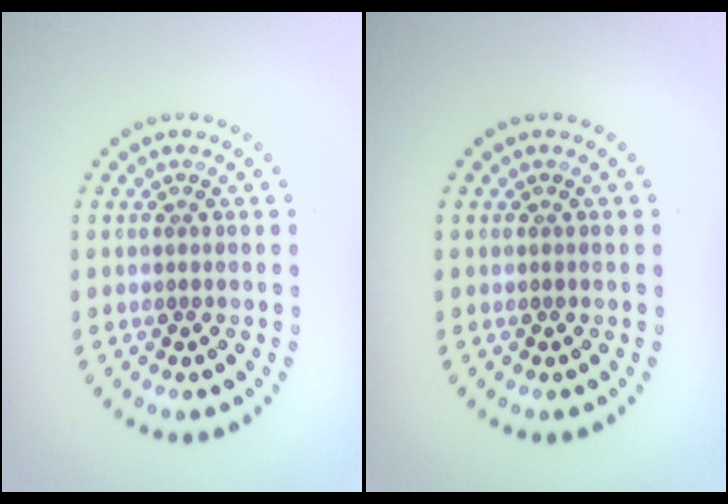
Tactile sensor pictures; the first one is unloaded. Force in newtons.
{"total": 0.0}